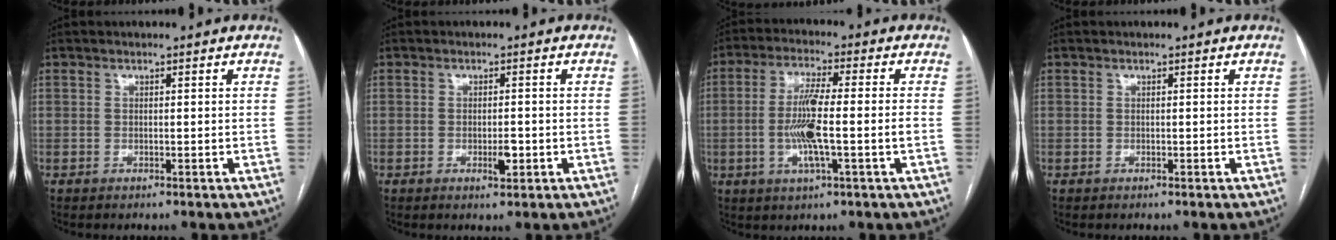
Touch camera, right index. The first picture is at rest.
{"total": 2.2, "force": [-0.7, 0.7, 2.0], "torque": [-0.034, -0.001, -0.008]}
{"total": 8.9, "force": [-1.6, 0.3, 8.8], "torque": [-0.173, 0.002, -0.031]}
{"total": 0.0}